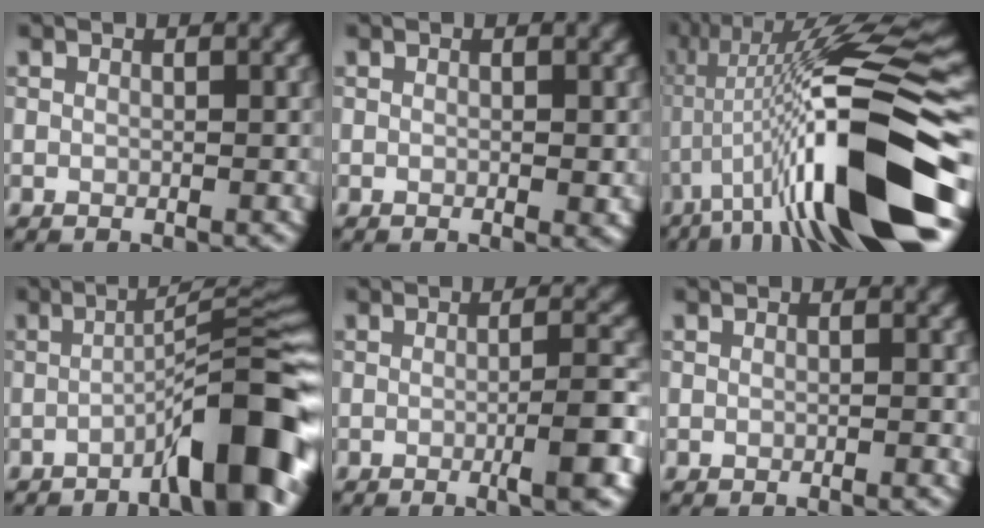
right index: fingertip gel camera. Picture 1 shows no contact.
{"total": 0.8, "force": [-0.2, 0.2, 0.8], "torque": [-0.012, 0.000, -0.001]}
{"total": 16.2, "force": [-4.1, 3.0, 15.4], "torque": [-0.253, 0.022, -0.066]}
{"total": 9.8, "force": [-4.7, 1.3, 8.5], "torque": [-0.113, 0.025, -0.078]}
{"total": 4.6, "force": [-1.3, 0.7, 4.3], "torque": [-0.059, 0.009, -0.028]}
{"total": 0.6, "force": [-0.3, 0.0, 0.5], "torque": [-0.005, 0.002, -0.007]}